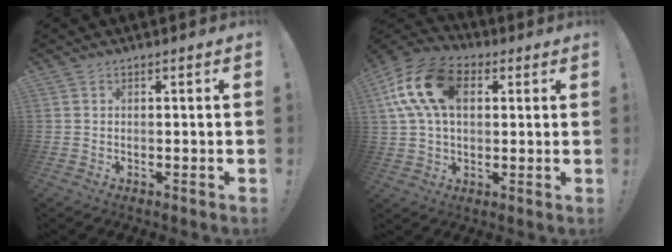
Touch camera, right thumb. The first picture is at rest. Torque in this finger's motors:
{"motor_torque": [0.39, 0.41, 0.96, -0.33, 0.24]}